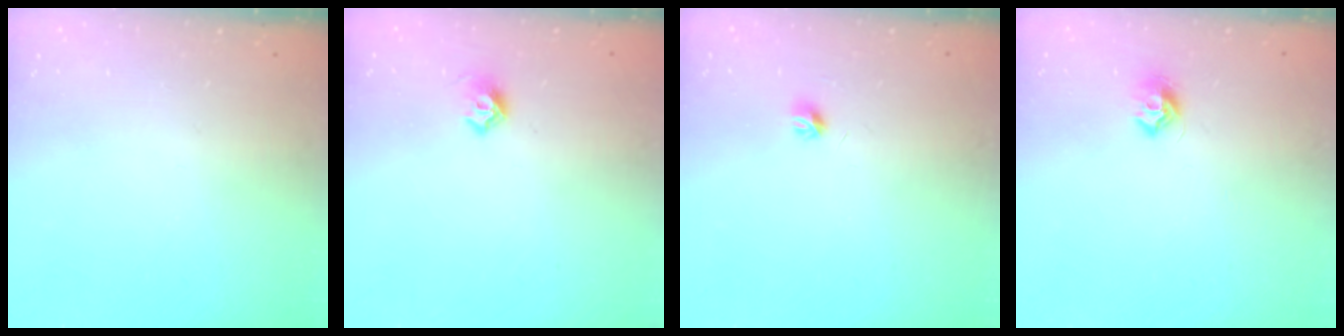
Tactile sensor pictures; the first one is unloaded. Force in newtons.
{"total": 6.0, "press": 5.9, "slide": 1.2}
{"total": 3.6, "press": 3.5, "slide": 0.7}
{"total": 7.9, "press": 7.9, "slide": 0.6}